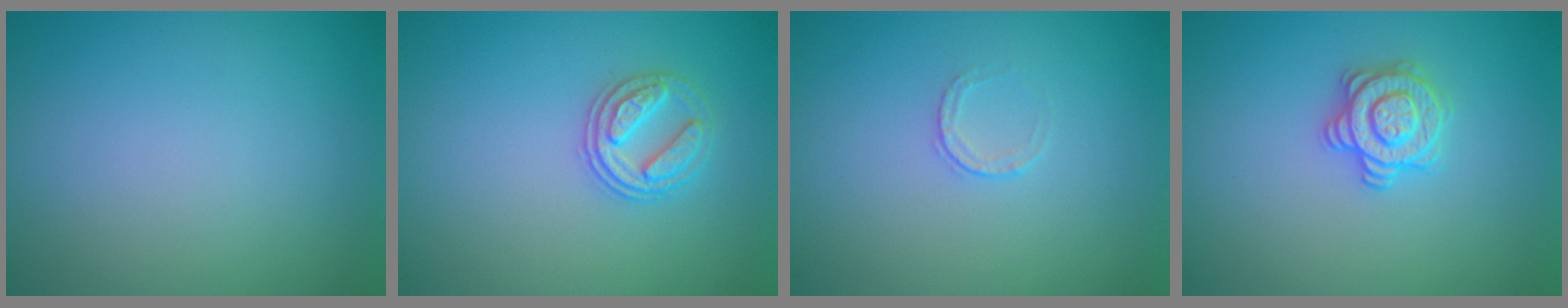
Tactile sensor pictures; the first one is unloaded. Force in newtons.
{"total": 2.6, "press": 2.5, "slide": 0.7}
{"total": 0.7, "press": 0.5, "slide": 0.5}
{"total": 2.8, "press": 2.7, "slide": 0.7}